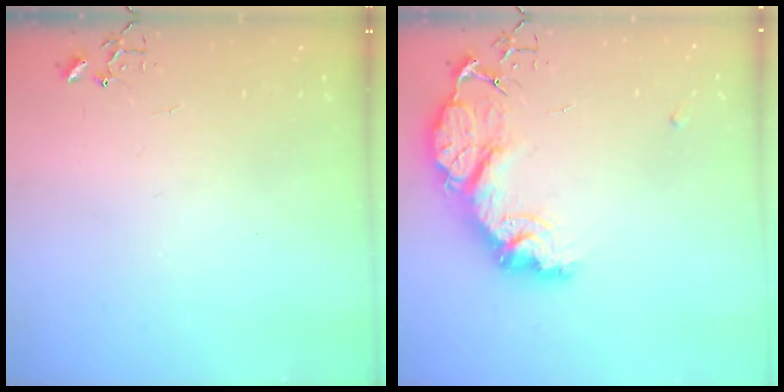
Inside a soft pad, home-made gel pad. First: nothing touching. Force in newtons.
{"total": 15.8, "press": 15.8, "slide": 1.3}